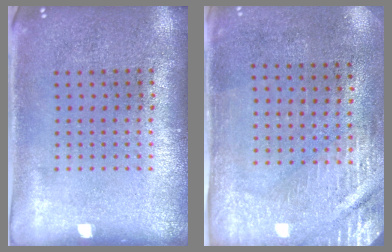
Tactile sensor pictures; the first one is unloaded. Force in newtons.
{"total": 2.9, "press": 2.5, "slide": 1.5}